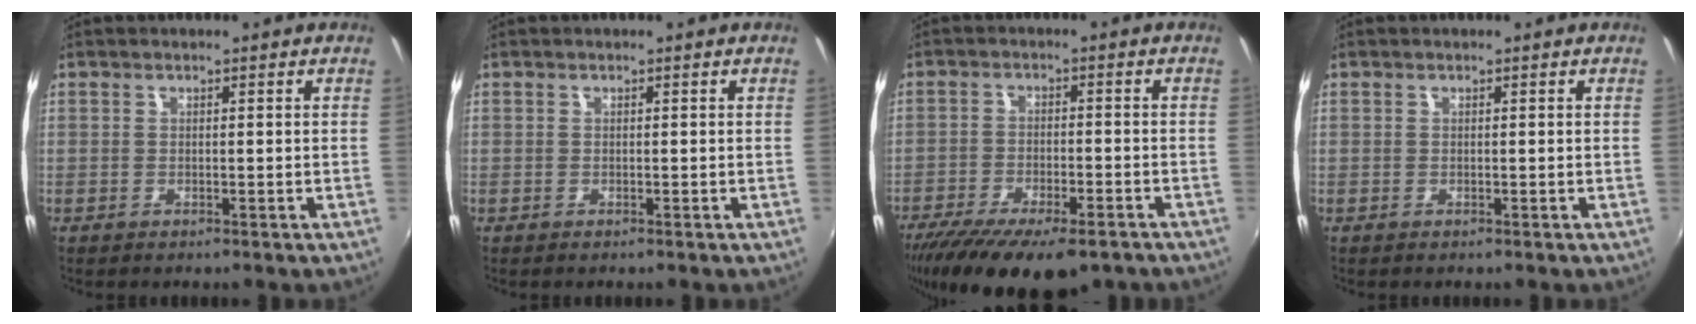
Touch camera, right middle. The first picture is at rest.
{"total": 0.0}
{"total": 17.5, "force": [-13.0, 5.3, 10.4], "torque": [-0.208, -0.057, -0.199]}
{"total": 0.0}